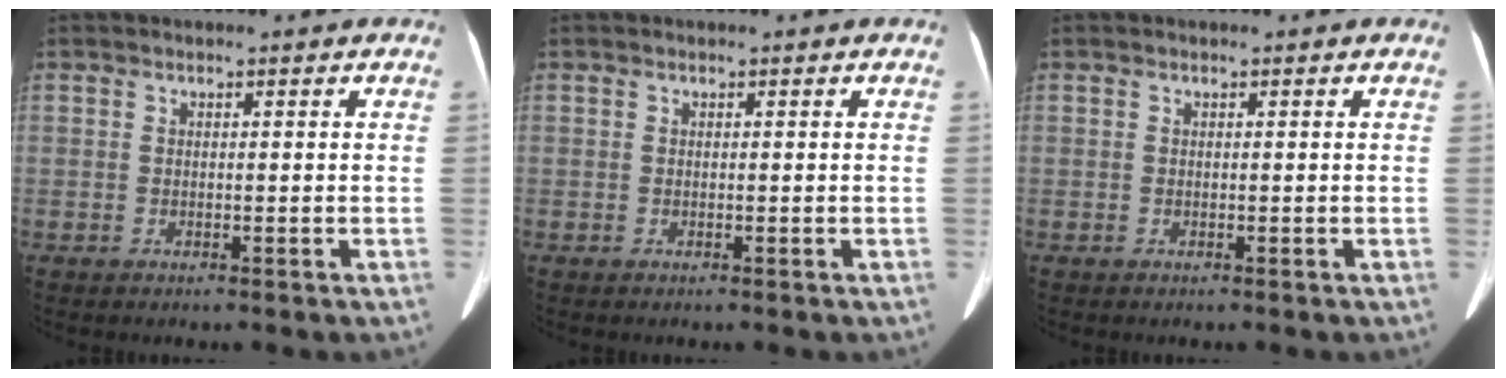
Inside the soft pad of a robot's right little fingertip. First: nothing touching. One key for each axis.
{"total": 0.0}
{"total": 0.0}